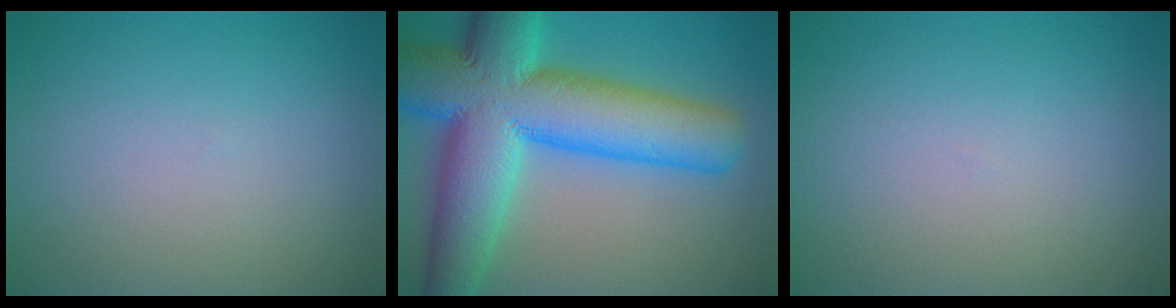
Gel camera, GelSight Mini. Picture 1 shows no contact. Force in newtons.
{"total": 15.0, "press": 15.0, "slide": 0.4}
{"total": 0.0}